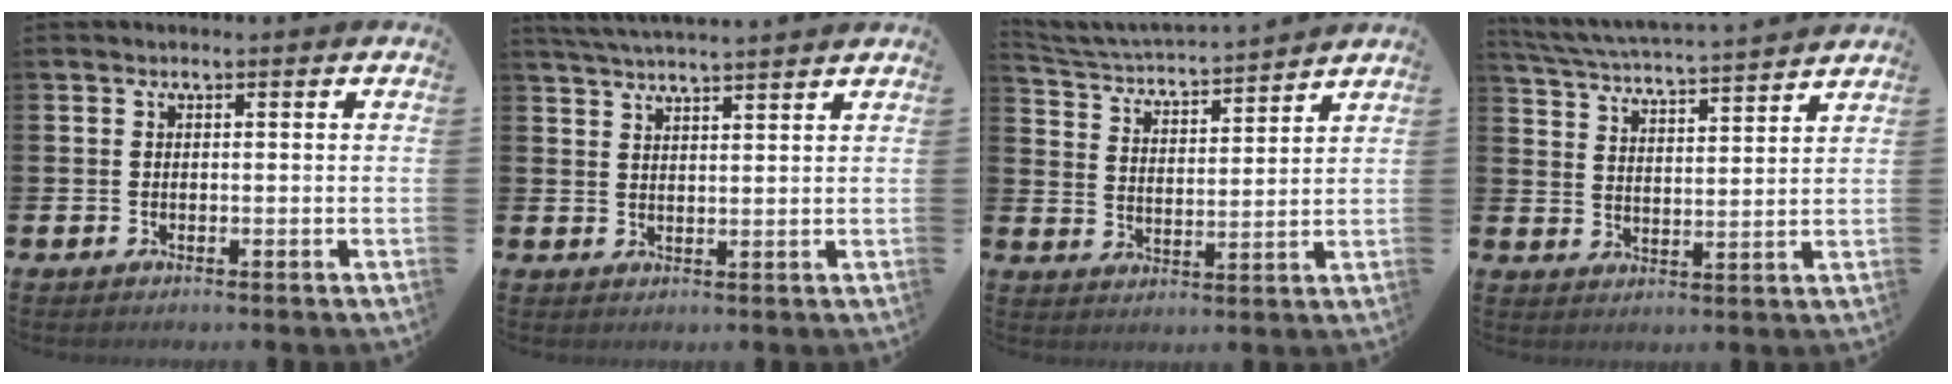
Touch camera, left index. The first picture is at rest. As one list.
[{"total": 3.9, "force": [3.8, -0.5, 0.4], "torque": [-0.015, -0.017, 0.070]}, {"total": 3.9, "force": [3.9, 0.2, 0.4], "torque": [-0.034, -0.039, 0.060]}, {"total": 5.2, "force": [5.1, -0.3, 1.0], "torque": [-0.044, -0.041, 0.085]}]